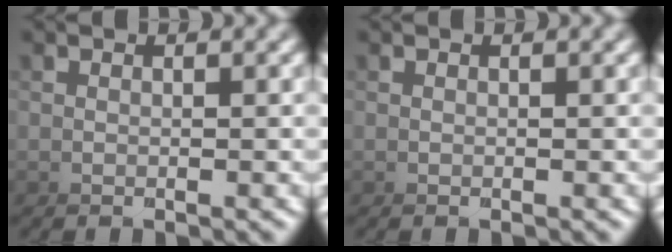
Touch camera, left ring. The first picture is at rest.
{"total": 0.0}